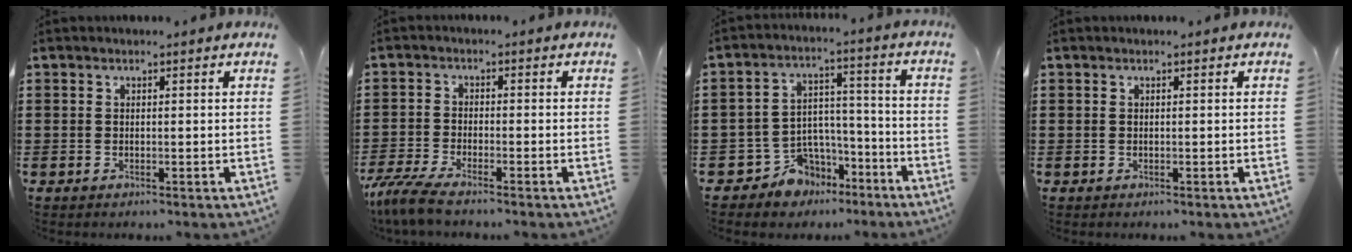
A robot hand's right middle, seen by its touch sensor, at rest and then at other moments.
{"total": 4.3, "force": [-3.7, 0.2, 2.3], "torque": [-0.075, -0.021, -0.079]}
{"total": 6.3, "force": [-4.7, 4.2, 0.3], "torque": [-0.033, 0.009, -0.091]}
{"total": 0.0}